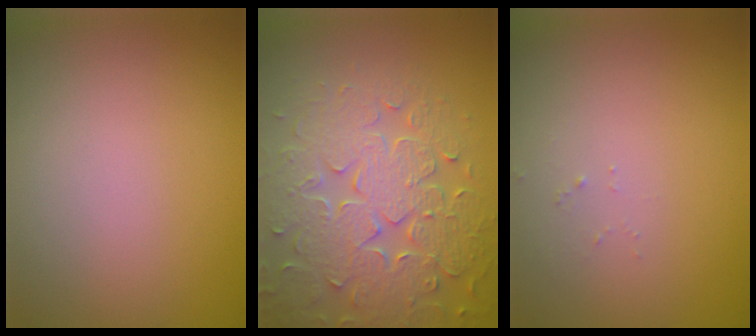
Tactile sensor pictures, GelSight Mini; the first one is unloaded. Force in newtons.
{"total": 8.1, "press": 6.2, "slide": 5.1}
{"total": 0.7, "press": 0.7, "slide": 0.1}